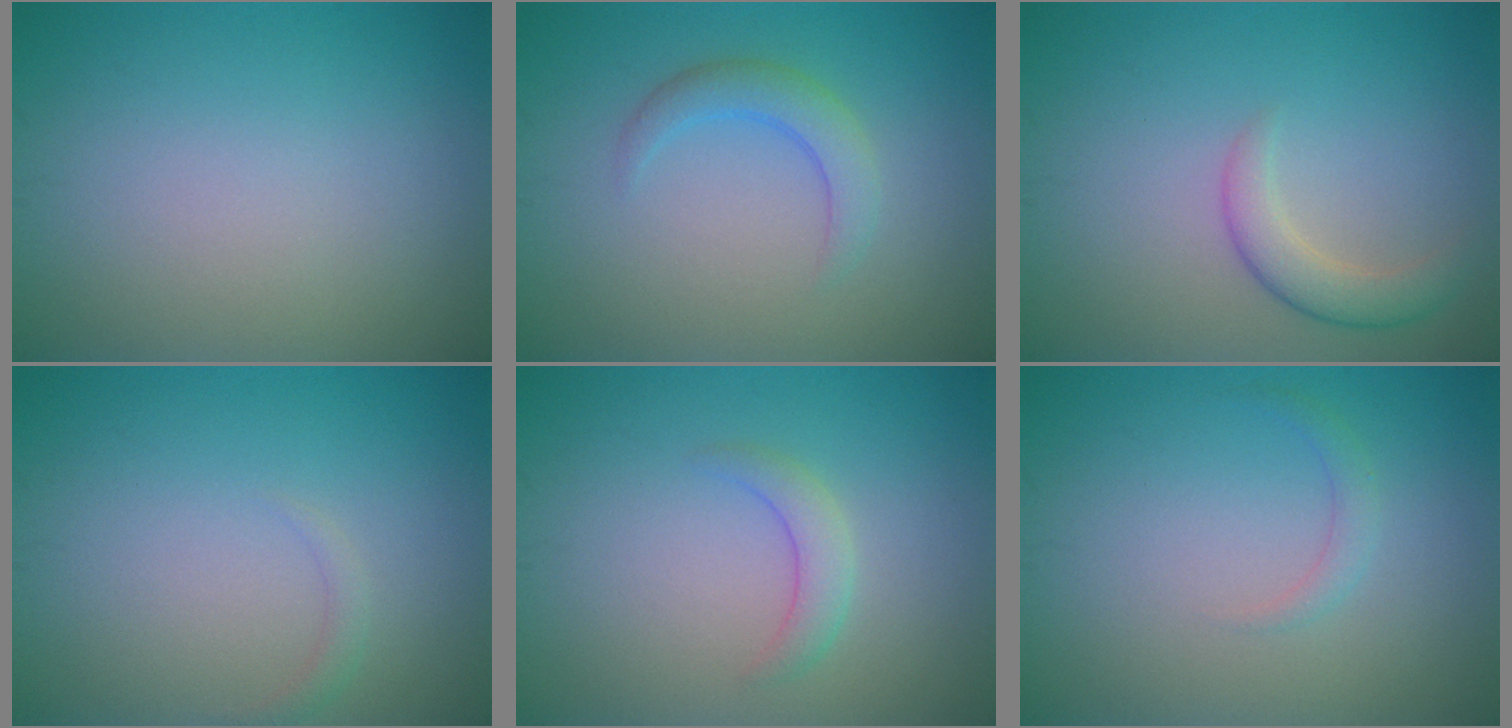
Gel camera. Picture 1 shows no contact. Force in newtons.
{"total": 2.4, "press": 2.4, "slide": 0.0}
{"total": 2.6, "press": 2.6, "slide": 0.1}
{"total": 0.8, "press": 0.8, "slide": 0.1}
{"total": 1.9, "press": 1.9, "slide": 0.1}
{"total": 1.1, "press": 1.1, "slide": 0.0}